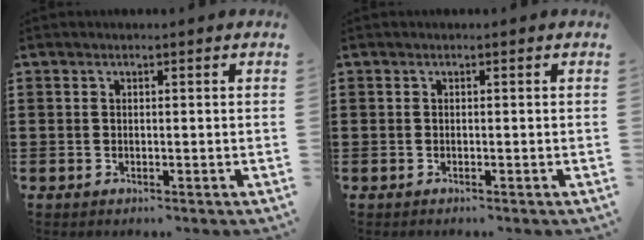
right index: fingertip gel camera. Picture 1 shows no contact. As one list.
[{"total": 0.0}]